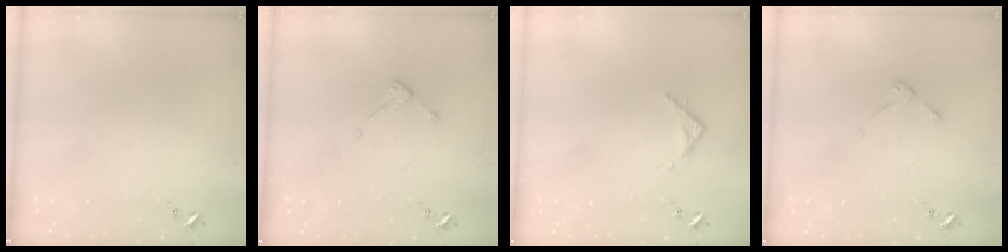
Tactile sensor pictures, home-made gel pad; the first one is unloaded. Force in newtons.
{"total": 2.6, "press": 2.6, "slide": 0.3}
{"total": 2.8, "press": 2.8, "slide": 0.4}
{"total": 2.7, "press": 2.6, "slide": 0.5}